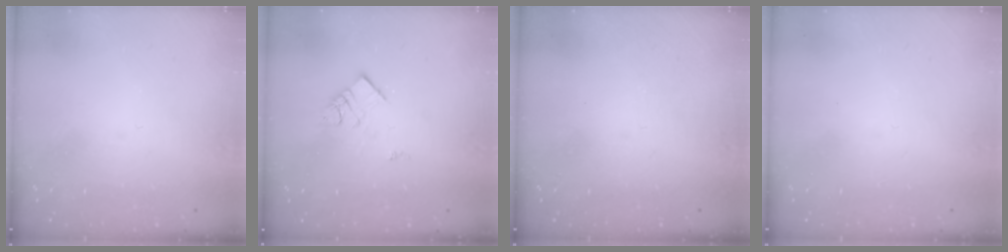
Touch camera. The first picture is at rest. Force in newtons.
{"total": 6.9, "press": 6.9, "slide": 0.3}
{"total": 0.0}
{"total": 1.6, "press": 1.6, "slide": 0.1}